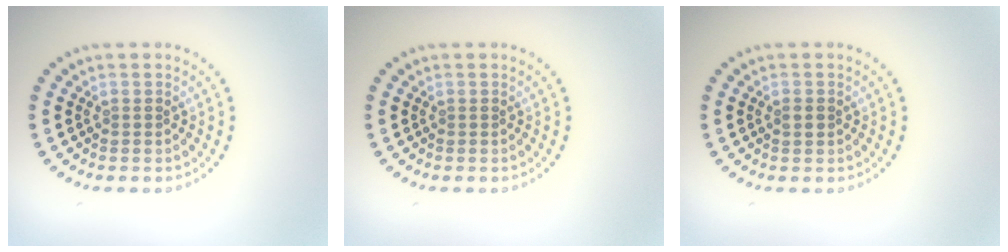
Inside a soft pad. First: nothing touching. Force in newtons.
{"total": 0.0}
{"total": 1.2, "press": 1.2, "slide": 0.1}